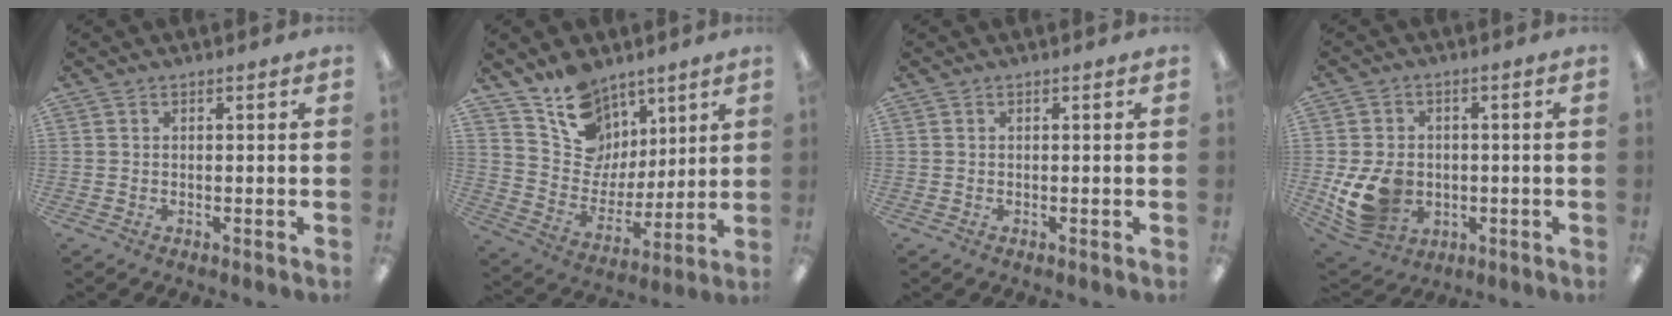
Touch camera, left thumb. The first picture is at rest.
{"total": 14.8, "force": [9.5, 10.6, 3.9], "torque": [-0.077, -0.071, 0.189]}
{"total": 0.0}
{"total": 12.3, "force": [-1.9, 9.7, 7.4], "torque": [-0.154, 0.006, -0.026]}